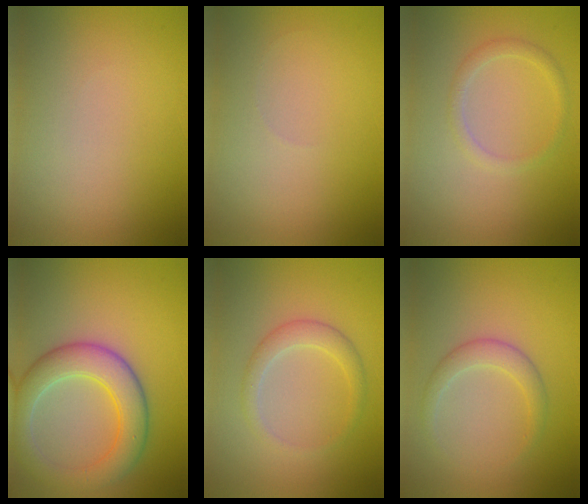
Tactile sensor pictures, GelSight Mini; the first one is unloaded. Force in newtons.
{"total": 0.0}
{"total": 1.4, "press": 1.4, "slide": 0.1}
{"total": 6.1, "press": 6.1, "slide": 0.3}
{"total": 2.1, "press": 2.1, "slide": 0.1}
{"total": 2.0, "press": 2.0, "slide": 0.1}